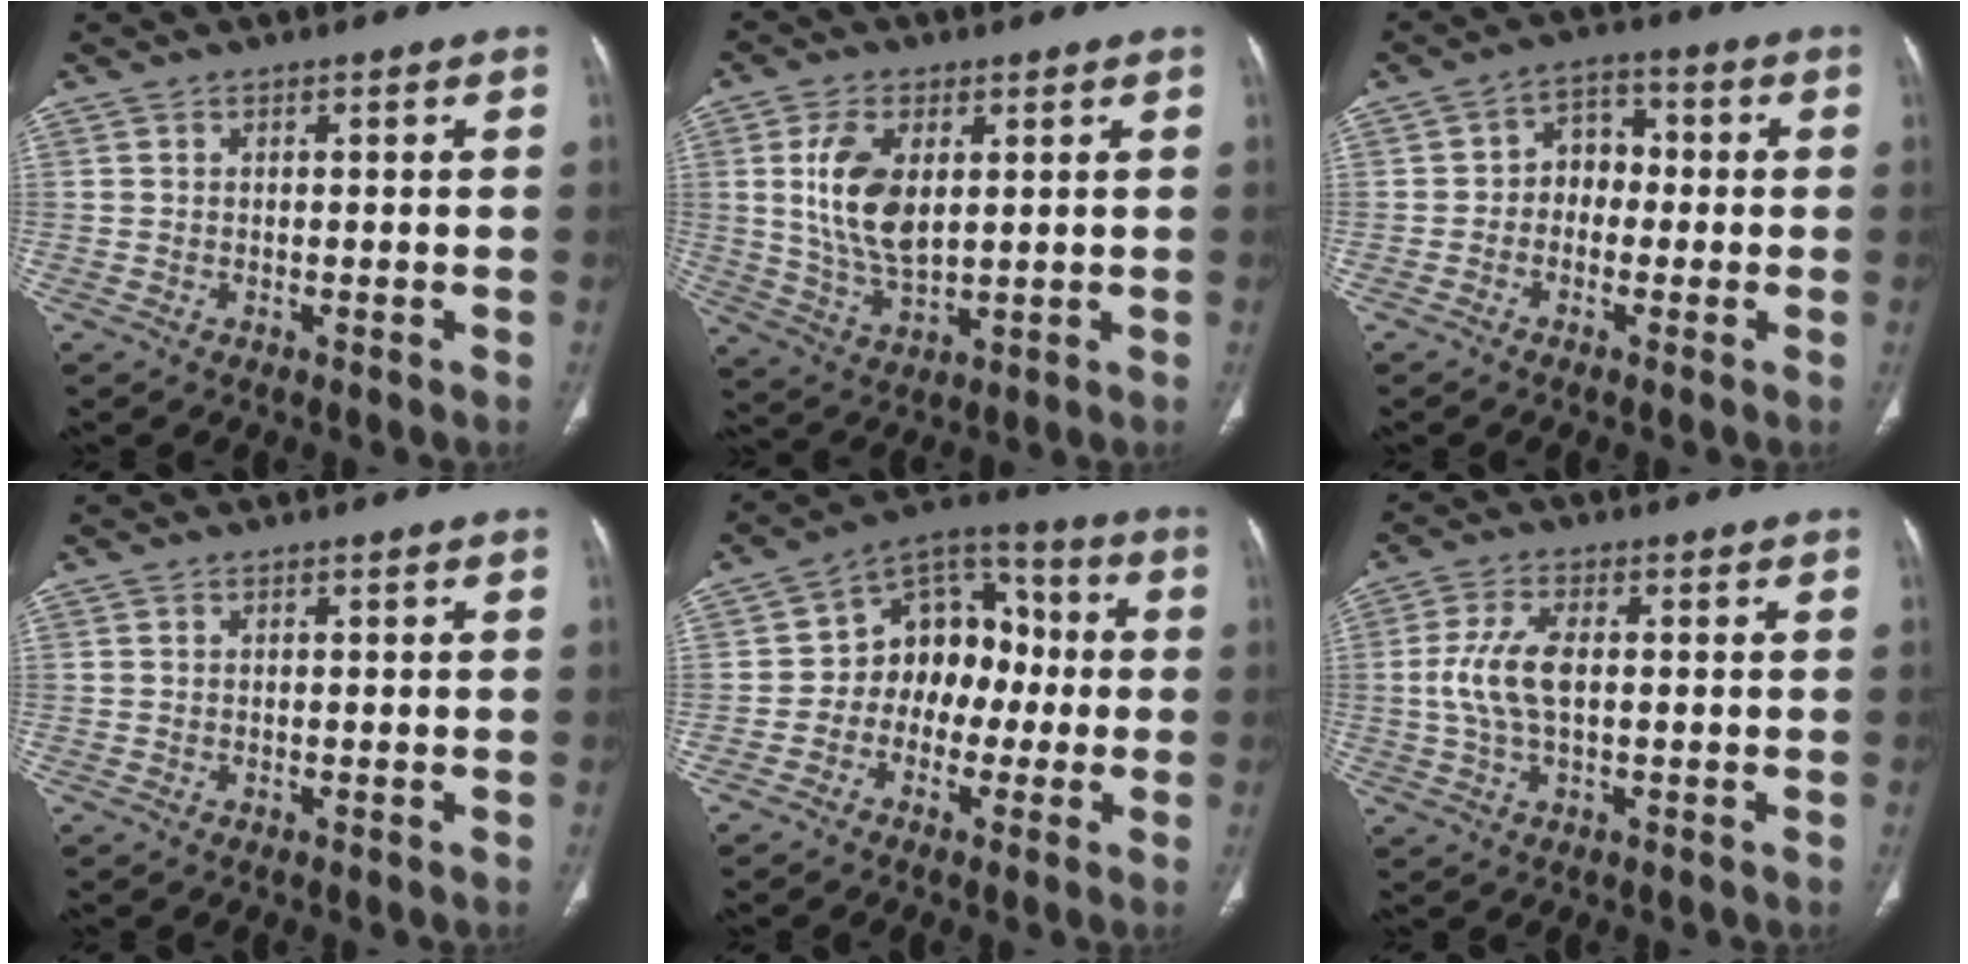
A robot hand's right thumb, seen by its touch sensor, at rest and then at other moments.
{"total": 11.2, "force": [2.4, 6.1, 9.1], "torque": [-0.173, -0.015, 0.053]}
{"total": 5.6, "force": [-0.7, 4.6, 3.2], "torque": [-0.018, 0.028, -0.026]}
{"total": 0.0}
{"total": 12.4, "force": [-1.5, 9.6, 7.8], "torque": [-0.071, 0.047, -0.039]}
{"total": 7.3, "force": [0.2, 3.4, 6.5], "torque": [-0.150, 0.007, 0.001]}